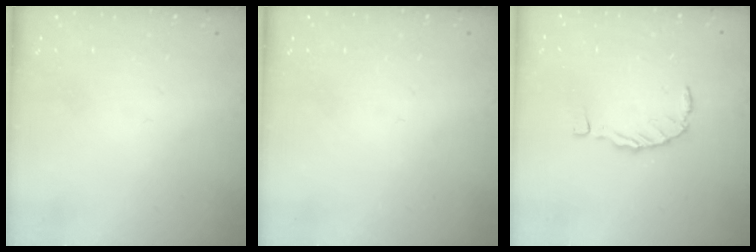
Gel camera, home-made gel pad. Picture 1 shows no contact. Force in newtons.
{"total": 0.0}
{"total": 0.0}